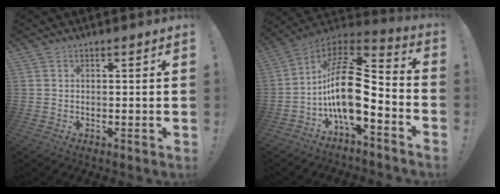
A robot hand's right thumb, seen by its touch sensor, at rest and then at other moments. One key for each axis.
{"total": 19.0, "fx": -1.9, "fy": 8.7, "fz": 16.8, "tx": -0.320, "ty": 0.011, "tz": -0.030}